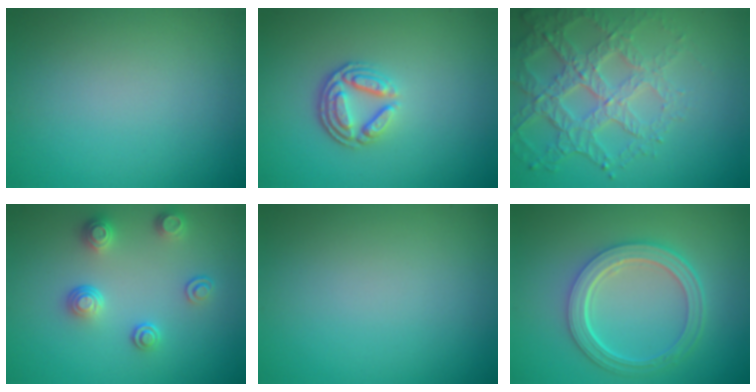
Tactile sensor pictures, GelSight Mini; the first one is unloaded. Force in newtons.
{"total": 3.7, "press": 2.8, "slide": 2.5}
{"total": 6.2, "press": 4.8, "slide": 3.8}
{"total": 2.9, "press": 2.6, "slide": 1.4}
{"total": 0.0}
{"total": 5.2, "press": 3.9, "slide": 3.4}